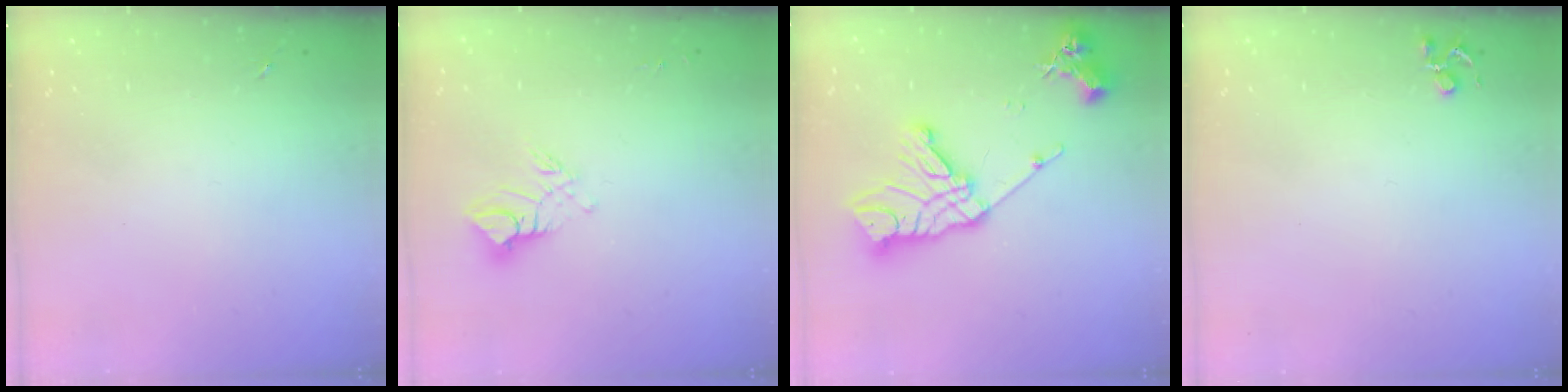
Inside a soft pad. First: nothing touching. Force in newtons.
{"total": 10.0, "press": 9.9, "slide": 1.0}
{"total": 17.7, "press": 17.6, "slide": 1.3}
{"total": 4.1, "press": 4.1, "slide": 0.5}